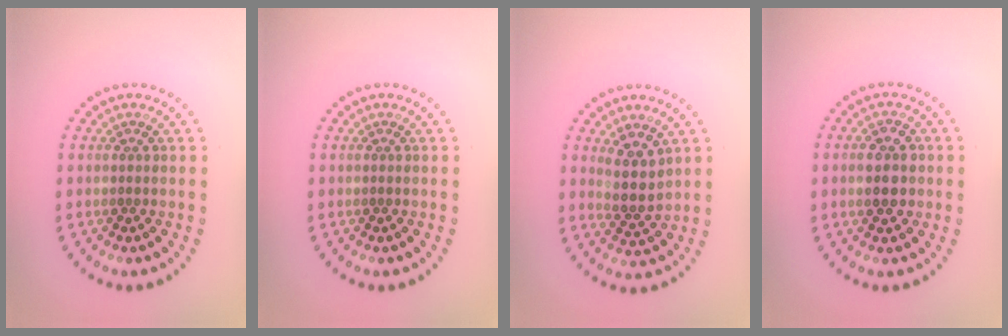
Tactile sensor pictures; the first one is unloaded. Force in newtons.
{"total": 0.0}
{"total": 3.0, "press": 2.6, "slide": 1.5}
{"total": 2.9, "press": 2.9, "slide": 0.1}